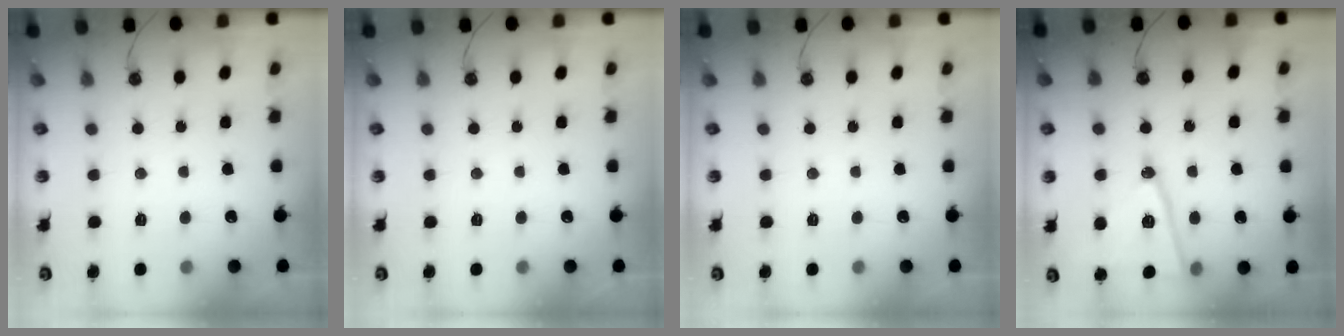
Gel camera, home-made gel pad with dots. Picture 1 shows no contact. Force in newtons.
{"total": 0.0}
{"total": 0.0}
{"total": 14.6, "press": 14.2, "slide": 3.4}